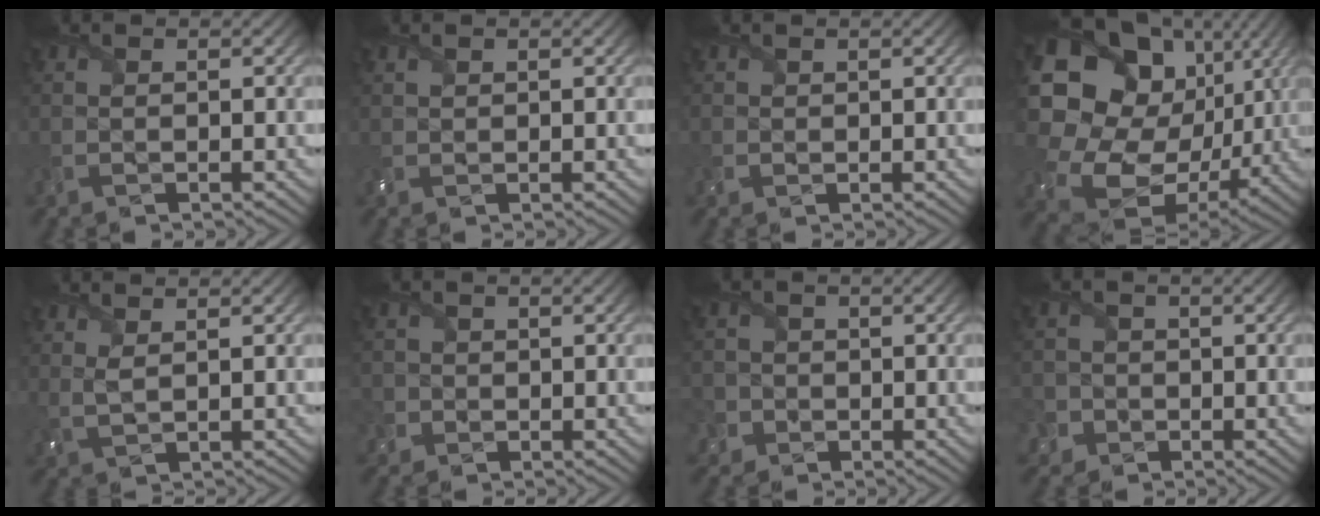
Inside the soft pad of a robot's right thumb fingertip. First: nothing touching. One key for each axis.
{"total": 0.8, "fx": 0.6, "fy": 0.5, "fz": 0.2, "tx": -0.009, "ty": 0.002, "tz": 0.013}
{"total": 1.0, "fx": 0.4, "fy": 0.9, "fz": 0.0, "tx": -0.002, "ty": -0.002, "tz": 0.005}
{"total": 21.2, "fx": 2.6, "fy": 17.2, "fz": 12.1, "tx": -0.304, "ty": -0.022, "tz": 0.073}
{"total": 2.1, "fx": 1.5, "fy": 0.4, "fz": 1.4, "tx": -0.038, "ty": 0.001, "tz": 0.036}
{"total": 2.6, "fx": -0.3, "fy": 2.6, "fz": 0.3, "tx": -0.016, "ty": 0.001, "tz": -0.012}
{"total": 4.0, "fx": -1.0, "fy": 3.8, "fz": 0.7, "tx": -0.026, "ty": 0.005, "tz": -0.038}
{"total": 4.4, "fx": -1.3, "fy": 4.1, "fz": 0.8, "tx": -0.030, "ty": 0.001, "tz": -0.046}